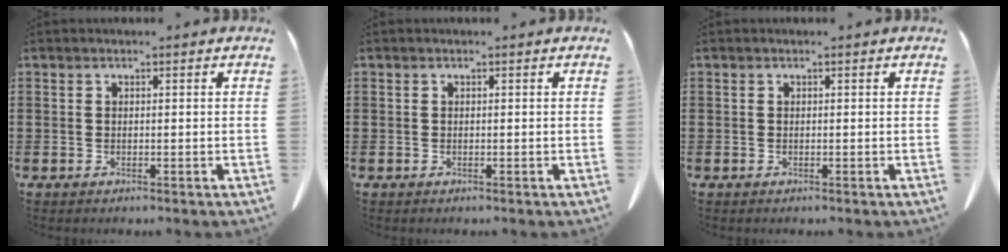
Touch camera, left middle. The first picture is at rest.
{"total": 0.0}
{"total": 0.0}